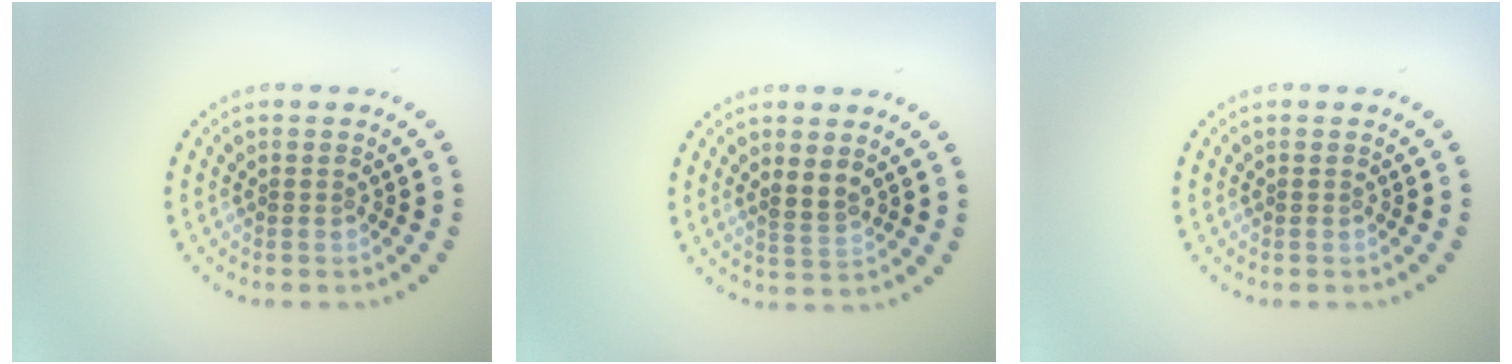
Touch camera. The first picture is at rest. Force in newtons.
{"total": 1.9, "press": 1.7, "slide": 0.7}
{"total": 0.0}